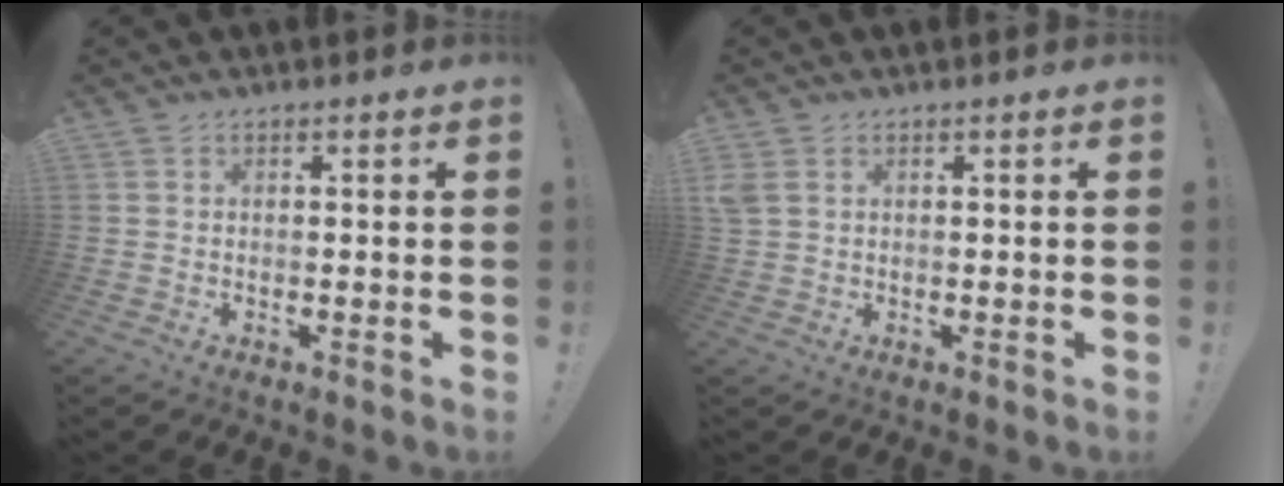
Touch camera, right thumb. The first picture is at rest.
{"total": 2.6, "force": [0.9, 1.4, 2.0], "torque": [-0.038, 0.004, 0.019]}